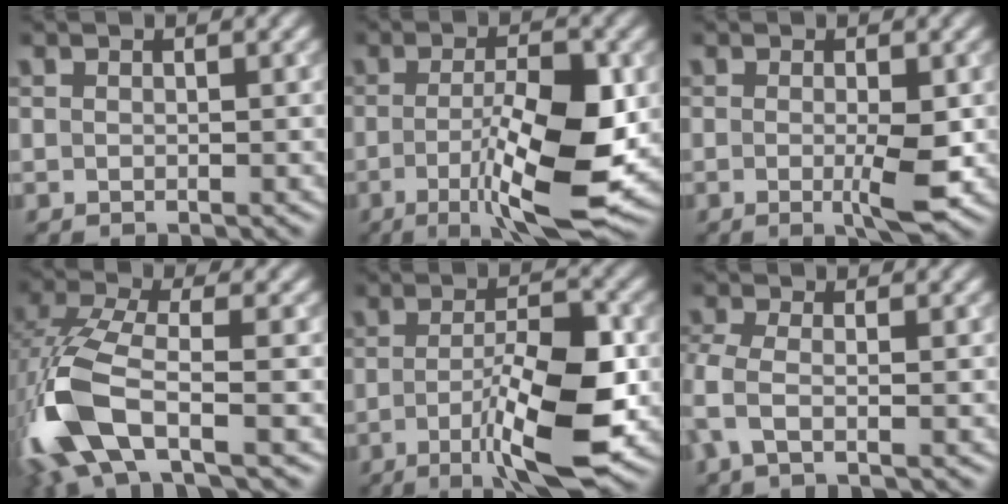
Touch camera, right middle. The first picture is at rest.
{"total": 9.6, "force": [-2.0, 2.5, 9.0], "torque": [-0.144, -0.011, -0.031]}
{"total": 3.4, "force": [-0.4, 0.5, 3.3], "torque": [-0.057, -0.010, -0.006]}
{"total": 9.2, "force": [-3.7, 3.7, 7.5], "torque": [-0.173, -0.002, -0.088]}
{"total": 8.7, "force": [-2.6, 2.1, 8.1], "torque": [-0.130, -0.001, -0.045]}
{"total": 2.1, "force": [-0.7, 0.5, 1.9], "torque": [-0.050, -0.009, -0.024]}